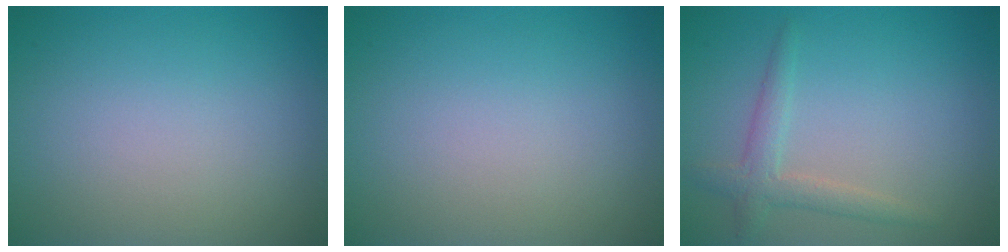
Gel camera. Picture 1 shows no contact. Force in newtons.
{"total": 0.0}
{"total": 2.3, "press": 2.3, "slide": 0.1}